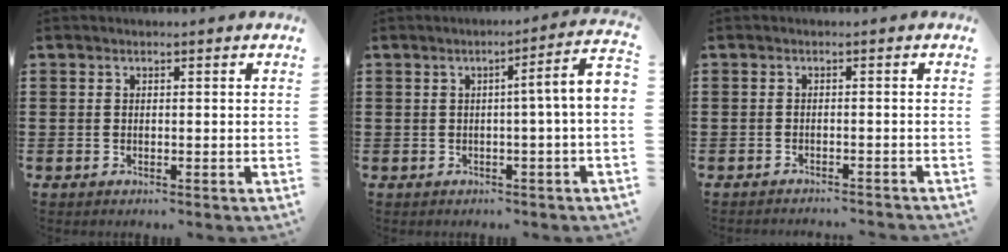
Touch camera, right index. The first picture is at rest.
{"total": 4.9, "force": [-0.5, -0.3, 4.9], "torque": [-0.080, -0.012, -0.012]}
{"total": 1.2, "force": [-1.1, -0.2, 0.1], "torque": [-0.004, 0.003, -0.023]}